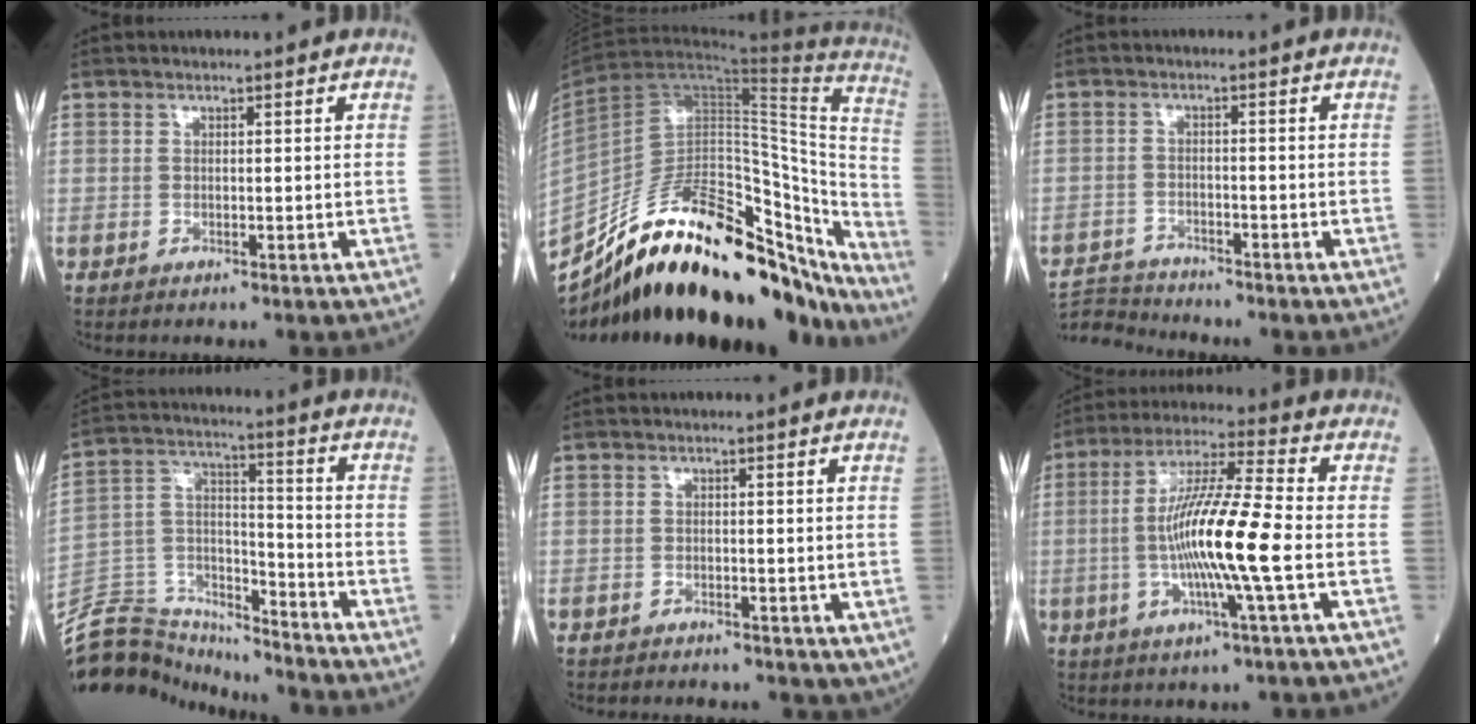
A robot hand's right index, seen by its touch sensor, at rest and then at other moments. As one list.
[{"total": 32.7, "force": [-24.8, 11.0, 18.2], "torque": [-0.264, 0.007, -0.372]}, {"total": 5.6, "force": [-5.6, -0.2, -0.7], "torque": [0.010, -0.003, -0.106]}, {"total": 16.6, "force": [-15.6, 4.7, 3.0], "torque": [-0.070, 0.054, -0.266]}, {"total": 1.9, "force": [-0.8, 1.4, 1.0], "torque": [-0.006, 0.000, -0.008]}, {"total": 13.6, "force": [-2.2, -0.3, 13.4], "torque": [-0.252, -0.003, -0.049]}]